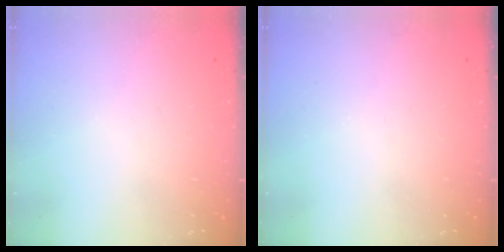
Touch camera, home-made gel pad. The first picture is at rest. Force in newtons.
{"total": 0.0}